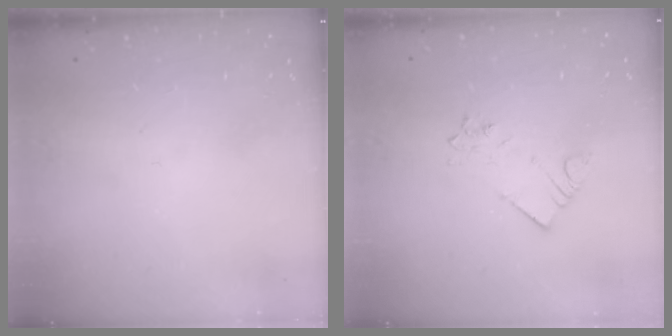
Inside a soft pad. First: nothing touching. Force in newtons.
{"total": 3.0, "press": 3.0, "slide": 0.3}